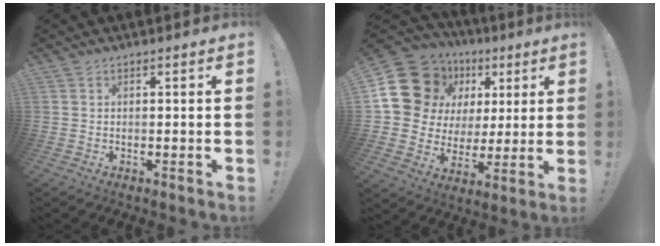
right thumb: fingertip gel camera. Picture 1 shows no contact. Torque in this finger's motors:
{"motor_torque": [1.46, 2.23, 0.85, -0.33, 0.20]}